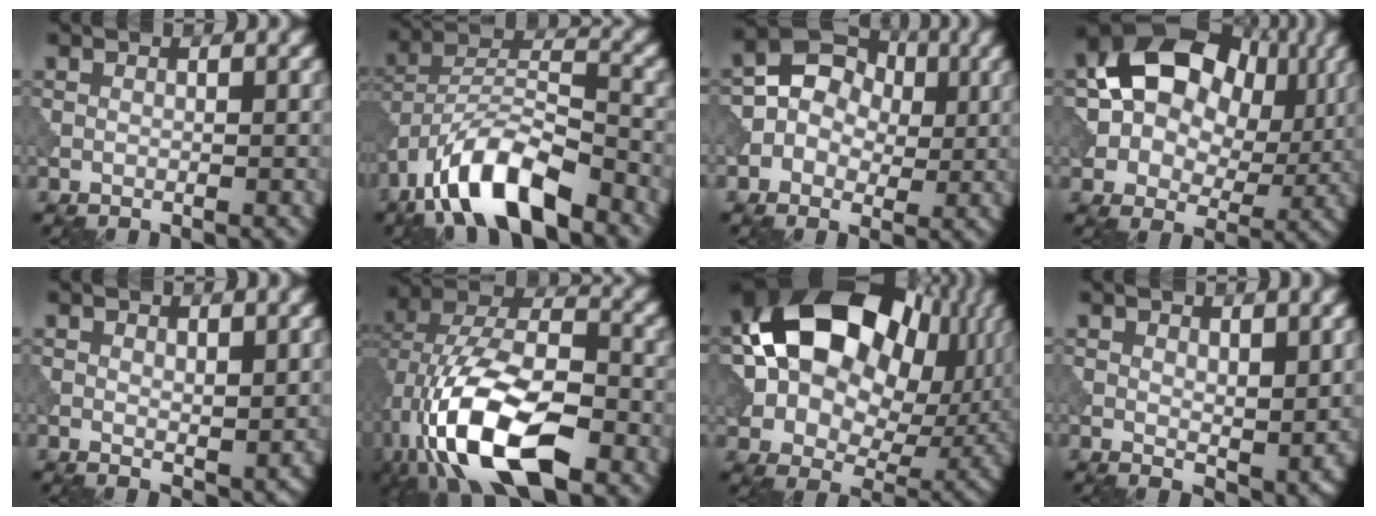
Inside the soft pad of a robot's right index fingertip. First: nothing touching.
{"total": 10.0, "force": [-6.7, 3.4, 6.6], "torque": [-0.113, 0.010, -0.130]}
{"total": 6.4, "force": [0.4, 5.5, 3.4], "torque": [-0.039, 0.026, -0.017]}
{"total": 12.6, "force": [3.2, 9.3, 7.9], "torque": [-0.129, 0.019, 0.046]}
{"total": 1.5, "force": [0.8, 0.6, 1.1], "torque": [-0.016, -0.008, 0.019]}
{"total": 14.0, "force": [-5.5, 6.6, 11.0], "torque": [-0.215, -0.008, -0.105]}
{"total": 20.4, "force": [4.4, 14.4, 13.8], "torque": [-0.255, 0.015, 0.075]}
{"total": 3.3, "force": [1.4, 1.7, 2.5], "torque": [-0.039, -0.012, 0.030]}